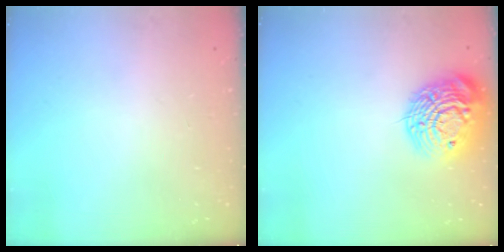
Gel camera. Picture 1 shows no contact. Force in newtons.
{"total": 17.4, "press": 17.4, "slide": 1.4}